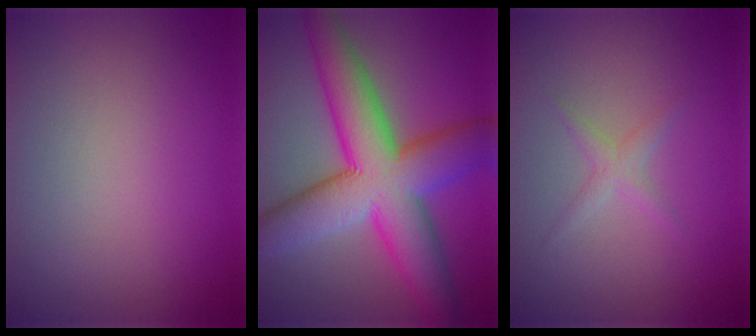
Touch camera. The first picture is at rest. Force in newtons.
{"total": 12.2, "press": 12.2, "slide": 0.2}
{"total": 1.3, "press": 1.3, "slide": 0.1}